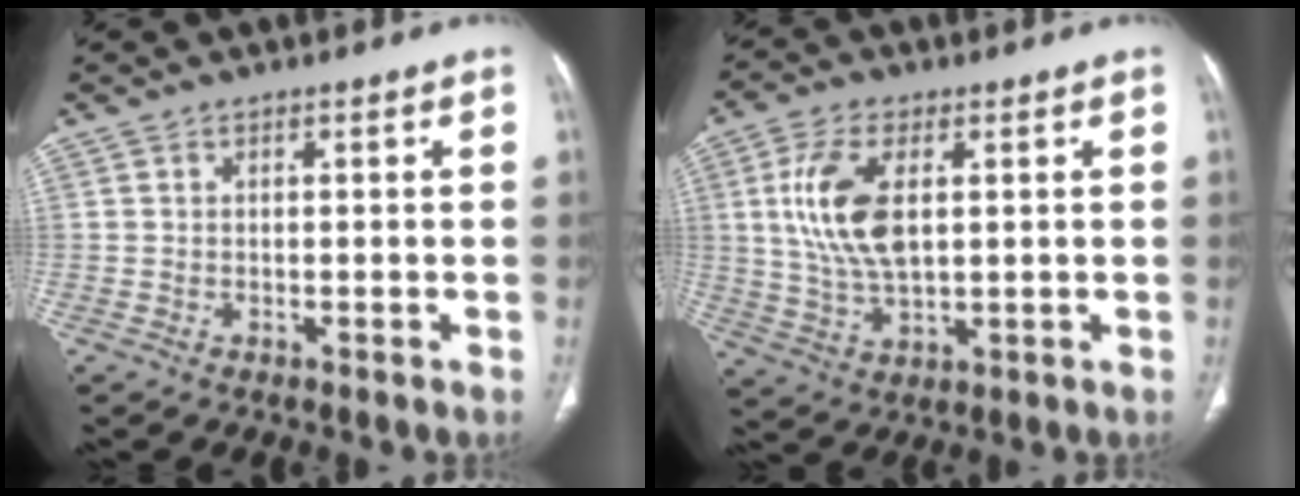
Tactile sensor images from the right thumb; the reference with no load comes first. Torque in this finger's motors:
{"motor_torque": [0.85, 2.69, 1.30, 0.49, 0.15]}